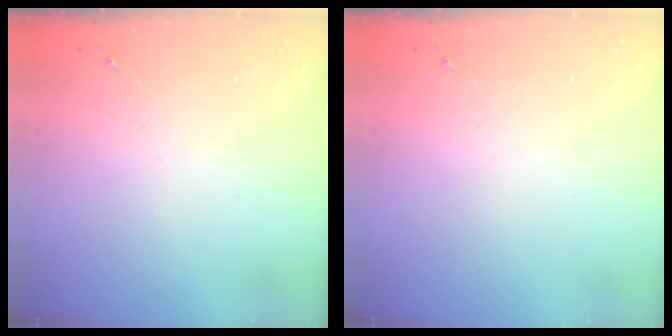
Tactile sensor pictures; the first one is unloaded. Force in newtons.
{"total": 0.0}